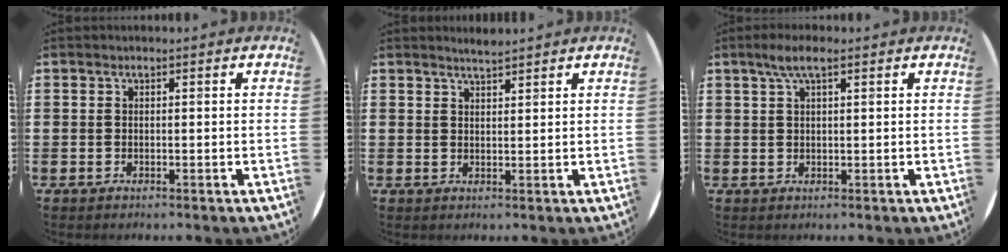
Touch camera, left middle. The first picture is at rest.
{"total": 1.9, "force": [1.8, -0.1, 0.2], "torque": [-0.004, 0.001, 0.035]}
{"total": 3.2, "force": [1.9, 0.7, 2.5], "torque": [-0.051, 0.009, 0.032]}